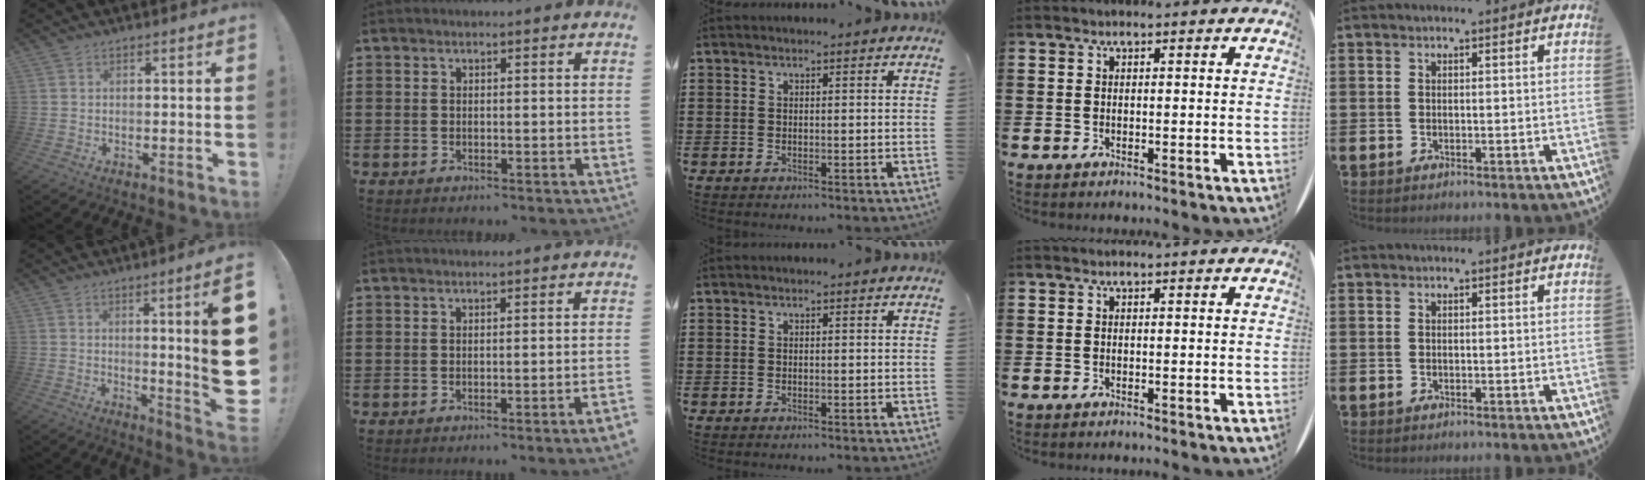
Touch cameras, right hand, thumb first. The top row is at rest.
{"thumb": {"total": 15.6, "force": [1.3, 0.6, 15.6], "torque": [-0.206, -0.031, 0.017]}, "index": {"total": 1.2, "force": [-0.9, -0.3, 0.7], "torque": [-0.013, -0.003, -0.017]}}